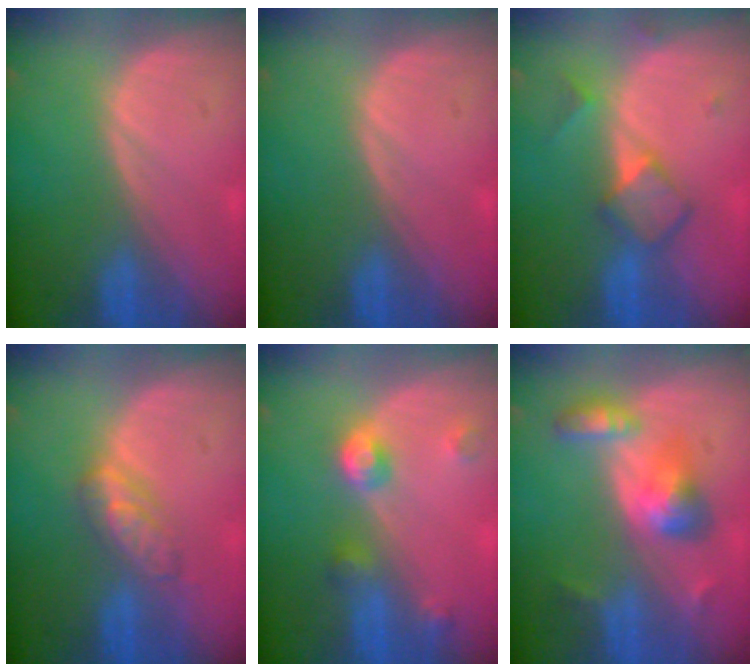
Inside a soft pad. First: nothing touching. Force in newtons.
{"total": 0.0}
{"total": 4.9, "press": 4.8, "slide": 0.9}
{"total": 4.7, "press": 4.5, "slide": 1.5}
{"total": 4.6, "press": 4.2, "slide": 2.0}
{"total": 6.0, "press": 6.0, "slide": 0.8}